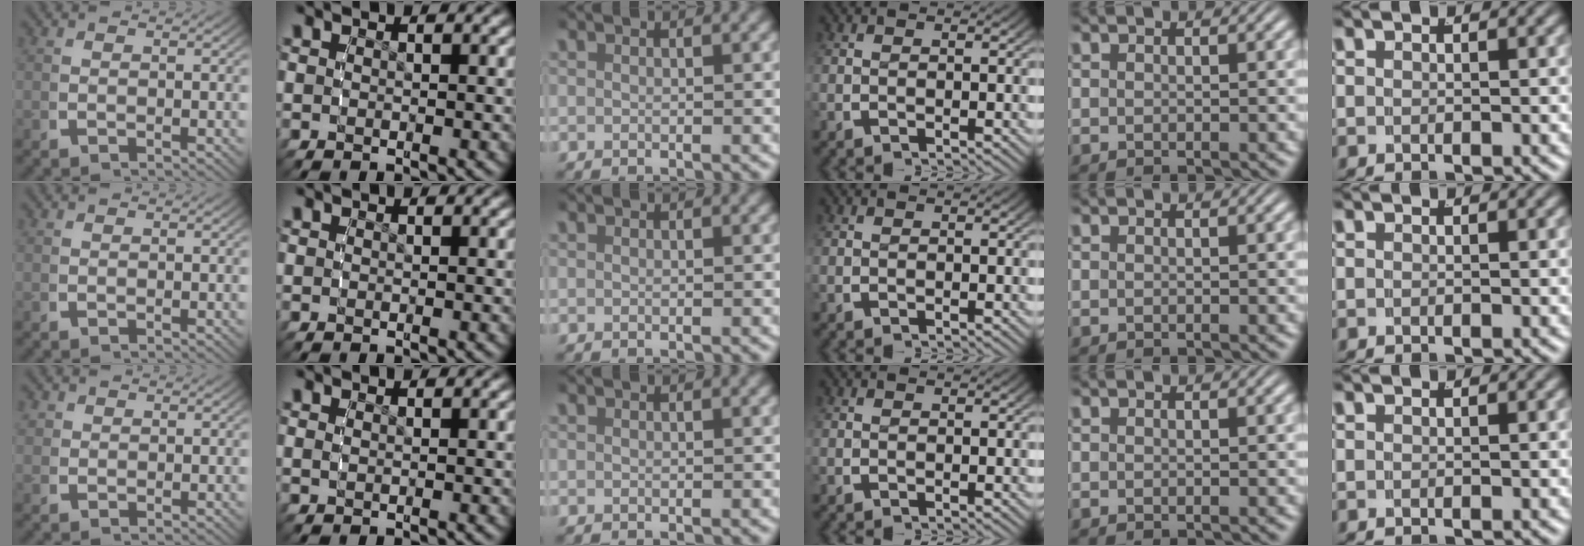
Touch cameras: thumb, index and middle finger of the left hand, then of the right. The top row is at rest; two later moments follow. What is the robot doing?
{"motion": "grasp_and_lifting", "object": "small bumper sticker"}